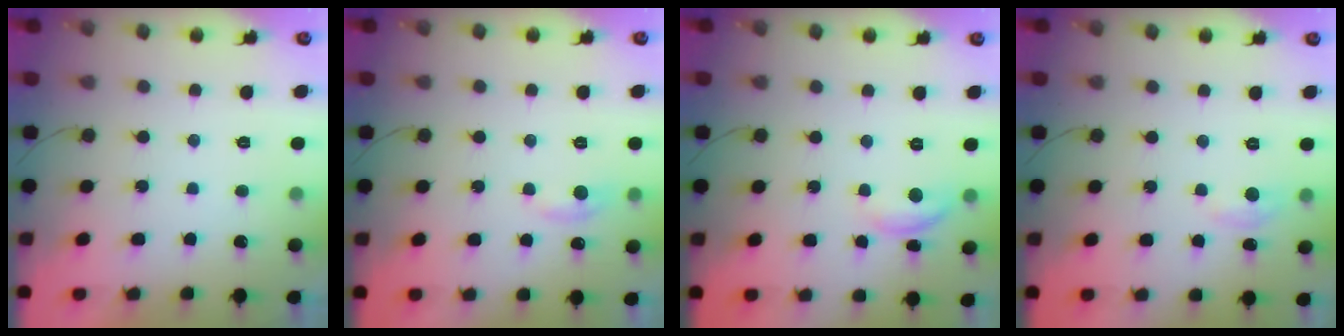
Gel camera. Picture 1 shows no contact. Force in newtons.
{"total": 5.1, "press": 5.1, "slide": 0.7}
{"total": 7.8, "press": 7.8, "slide": 0.5}
{"total": 4.4, "press": 4.3, "slide": 0.6}